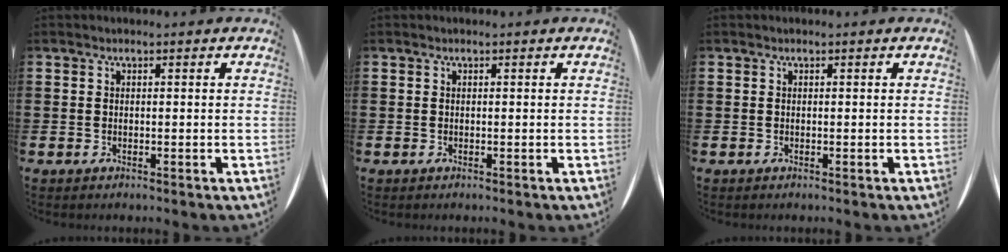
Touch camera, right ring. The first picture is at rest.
{"total": 0.0}
{"total": 0.0}